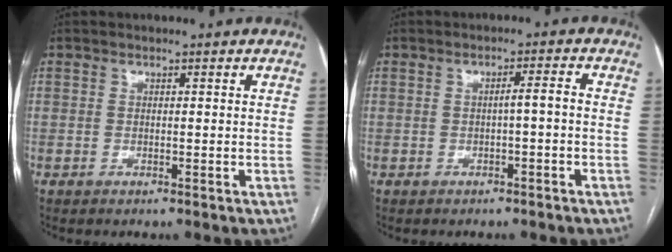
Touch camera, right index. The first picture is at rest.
{"total": 2.1, "force": [-0.5, 0.0, 2.0], "torque": [-0.029, 0.005, -0.008]}